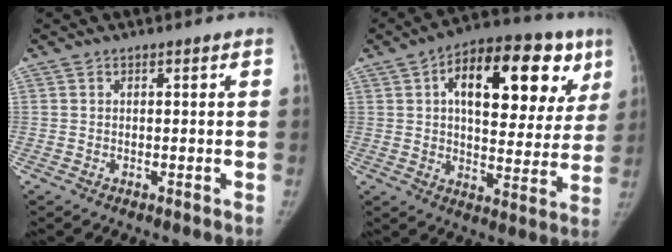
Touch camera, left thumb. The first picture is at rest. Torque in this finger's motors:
{"motor_torque": [1.43, 1.50, 2.06, -0.71, 0.13]}